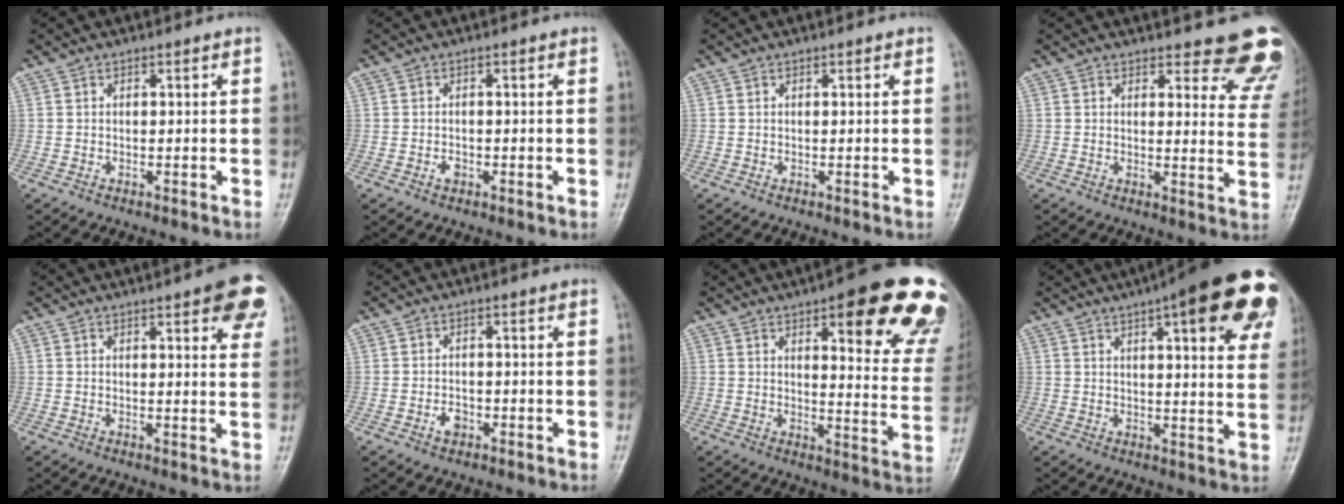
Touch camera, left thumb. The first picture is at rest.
{"total": 1.3, "force": [-0.6, 0.9, 0.6], "torque": [-0.003, 0.005, -0.010]}
{"total": 0.0}
{"total": 12.6, "force": [11.1, 4.1, 4.3], "torque": [0.011, -0.082, 0.098]}
{"total": 9.8, "force": [5.1, 2.9, 7.9], "torque": [-0.058, -0.011, 0.055]}
{"total": 2.3, "force": [-1.1, 1.7, 1.1], "torque": [-0.009, 0.008, -0.017]}
{"total": 23.0, "force": [13.0, 6.6, 17.8], "torque": [-0.179, -0.050, 0.157]}
{"total": 23.8, "force": [12.0, 6.6, 19.5], "torque": [-0.212, -0.009, 0.142]}